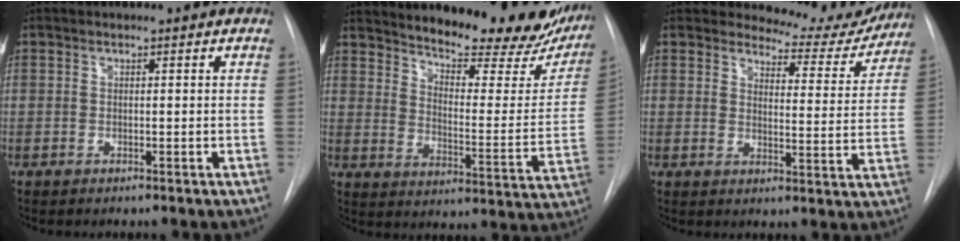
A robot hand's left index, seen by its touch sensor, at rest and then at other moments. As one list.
[{"total": 24.5, "force": [21.0, 5.7, 11.3], "torque": [-0.161, -0.054, 0.262]}, {"total": 10.4, "force": [10.0, 2.9, 0.5], "torque": [0.011, -0.037, 0.106]}]